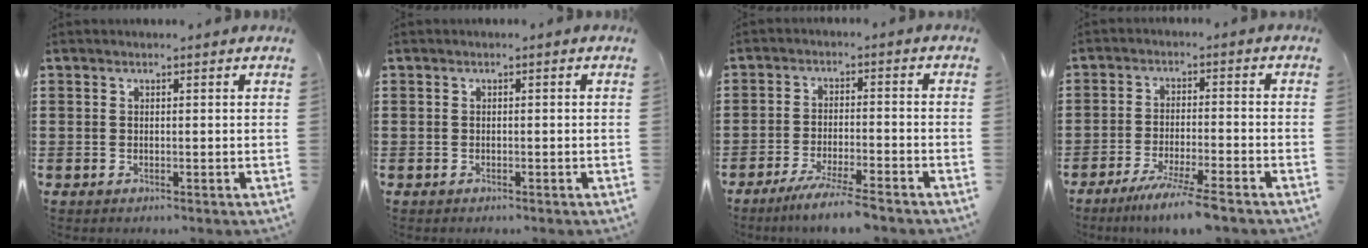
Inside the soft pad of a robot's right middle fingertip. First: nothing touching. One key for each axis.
{"total": 0.0}
{"total": 5.2, "fx": -4.5, "fy": -0.2, "fz": 2.6, "tx": -0.054, "ty": -0.014, "tz": -0.085}
{"total": 6.2, "fx": -5.2, "fy": -0.2, "fz": 3.5, "tx": -0.065, "ty": -0.016, "tz": -0.094}